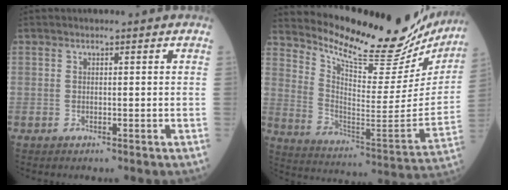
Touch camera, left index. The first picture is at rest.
{"total": 25.2, "force": [22.9, 5.0, 9.1], "torque": [-0.151, -0.078, 0.317]}